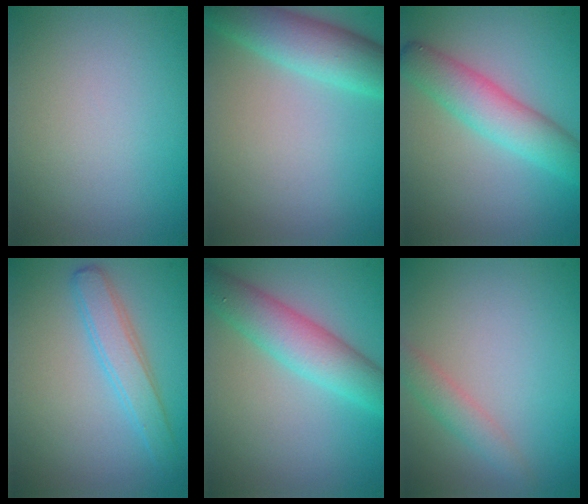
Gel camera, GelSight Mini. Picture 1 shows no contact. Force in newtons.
{"total": 5.4, "press": 5.4, "slide": 0.2}
{"total": 4.8, "press": 4.8, "slide": 0.1}
{"total": 2.8, "press": 2.8, "slide": 0.1}
{"total": 5.4, "press": 5.4, "slide": 0.2}
{"total": 1.8, "press": 1.8, "slide": 0.1}